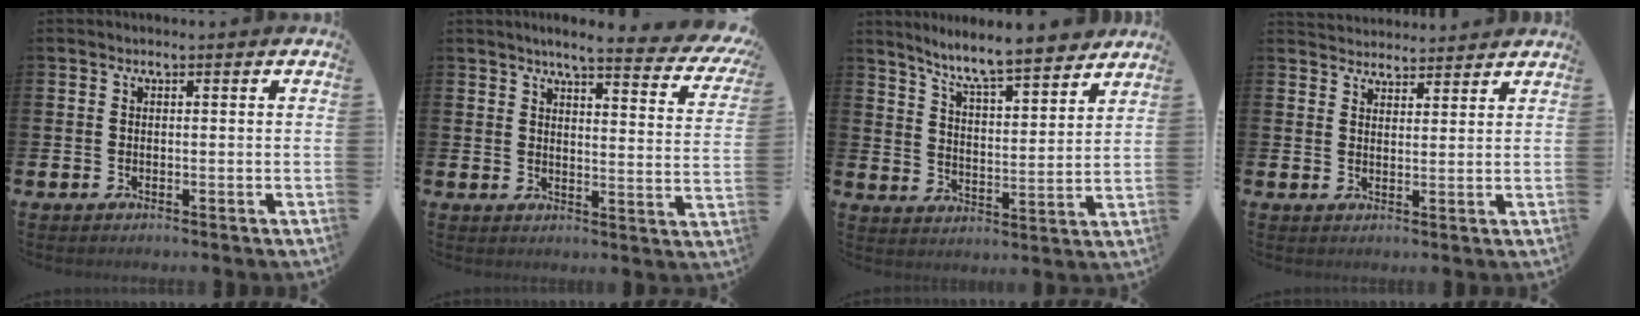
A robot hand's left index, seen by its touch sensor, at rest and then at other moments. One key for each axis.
{"total": 4.9, "fx": 4.3, "fy": 0.3, "fz": 2.4, "tx": -0.043, "ty": -0.036, "tz": 0.063}
{"total": 8.1, "fx": 7.7, "fy": 0.5, "fz": 2.7, "tx": -0.077, "ty": -0.053, "tz": 0.133}
{"total": 3.4, "fx": 3.3, "fy": 0.7, "fz": -0.4, "tx": -0.001, "ty": -0.015, "tz": 0.062}